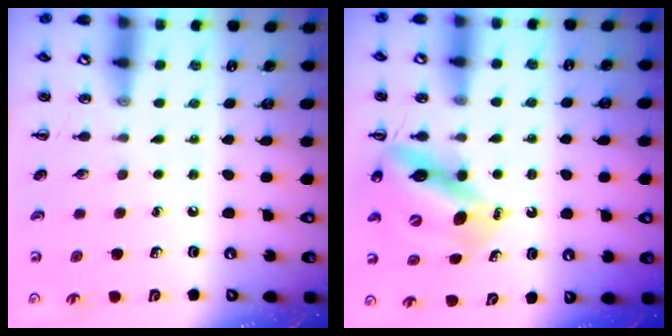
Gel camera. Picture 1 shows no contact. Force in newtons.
{"total": 12.8, "press": 12.4, "slide": 3.4}